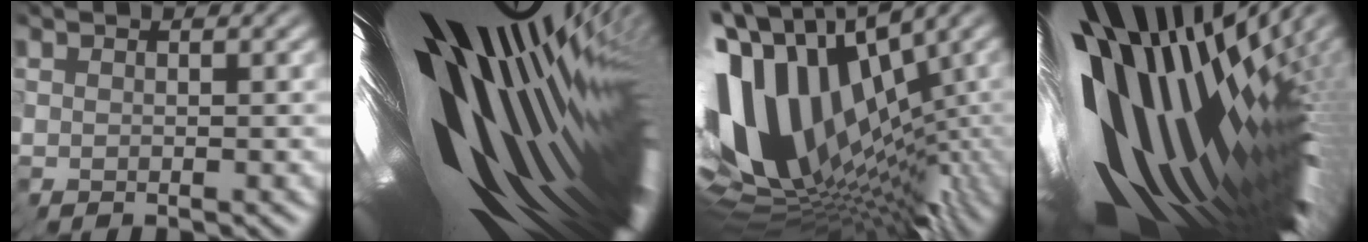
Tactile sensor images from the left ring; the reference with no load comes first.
{"total": 20.3, "force": [-0.1, 6.6, 19.2], "torque": [-0.272, -0.012, 0.011]}
{"total": 14.2, "force": [-0.2, 7.4, 12.1], "torque": [-0.240, 0.019, 0.006]}
{"total": 18.3, "force": [0.1, 5.7, 17.4], "torque": [-0.254, -0.016, 0.006]}